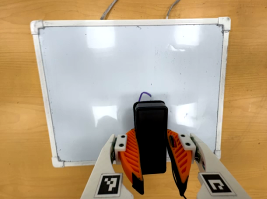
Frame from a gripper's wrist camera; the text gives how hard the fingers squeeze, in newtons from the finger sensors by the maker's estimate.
{"total": 6.4, "left": 5.9, "right": 6.8}